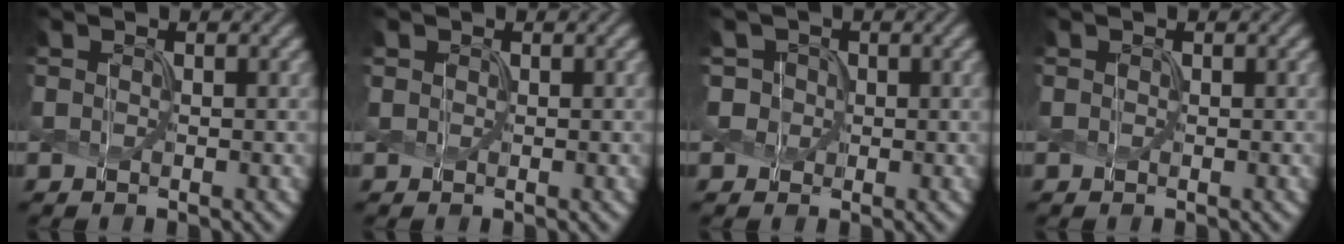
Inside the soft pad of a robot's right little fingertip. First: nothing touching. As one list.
[{"total": 0.5, "force": [0.3, 0.5, 0.0], "torque": [0.002, 0.000, 0.006]}, {"total": 2.4, "force": [0.4, 2.2, 0.8], "torque": [-0.003, 0.012, 0.001]}, {"total": 0.0}]